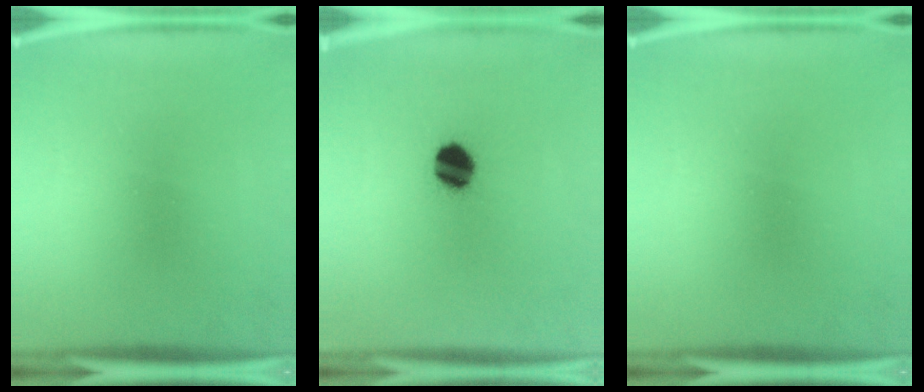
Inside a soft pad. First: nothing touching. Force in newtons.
{"total": 8.3}
{"total": 0.0}